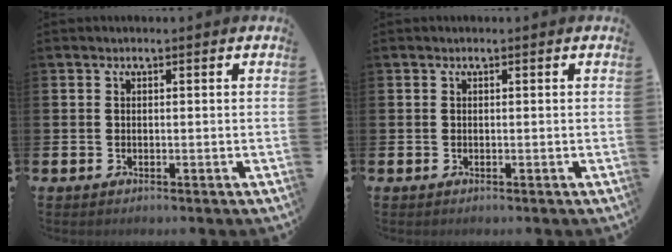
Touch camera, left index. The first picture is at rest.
{"total": 0.0}